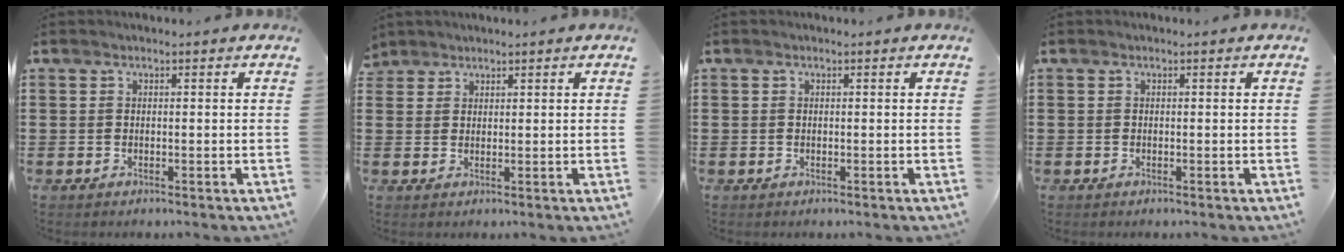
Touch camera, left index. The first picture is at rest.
{"total": 2.0, "force": [1.7, 1.0, 0.0], "torque": [-0.006, 0.005, 0.035]}
{"total": 0.0}
{"total": 0.0}